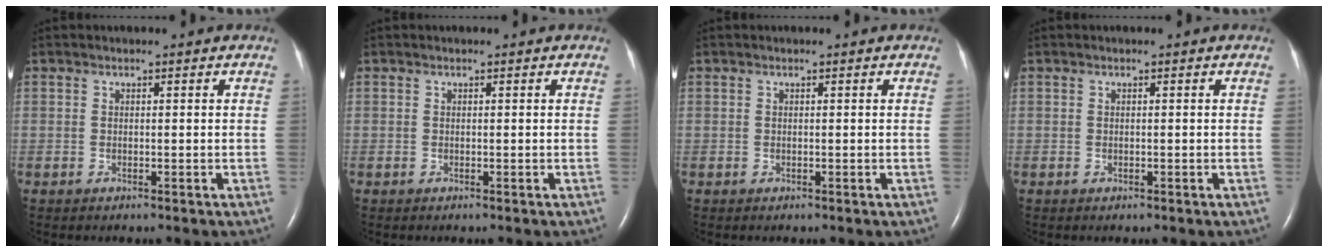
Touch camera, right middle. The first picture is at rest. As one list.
[{"total": 0.0}, {"total": 0.0}, {"total": 0.0}]